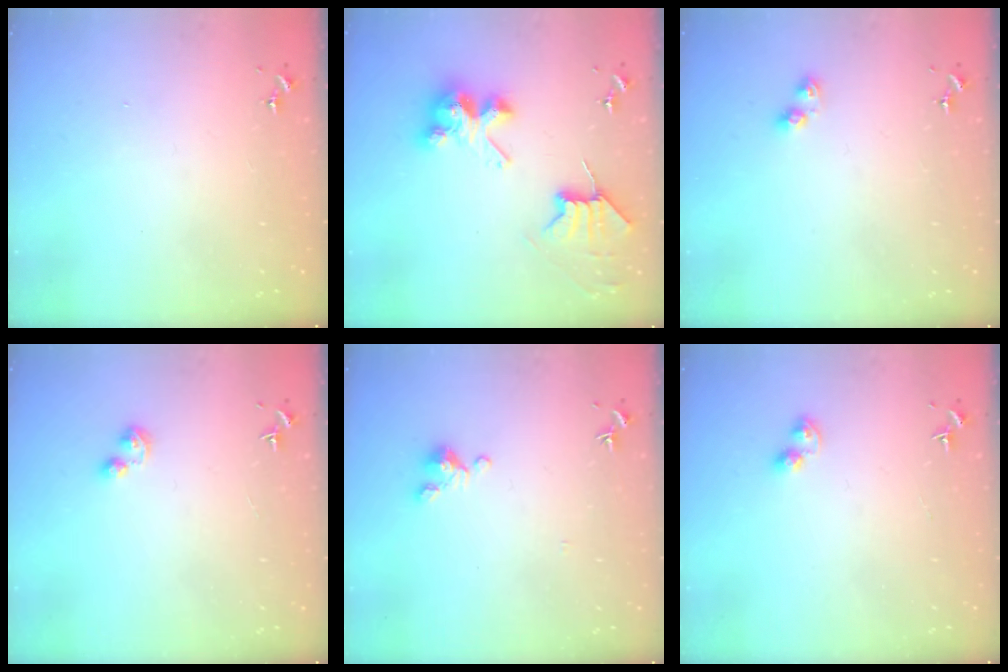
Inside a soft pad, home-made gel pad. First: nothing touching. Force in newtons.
{"total": 9.2, "press": 9.0, "slide": 1.5}
{"total": 5.1, "press": 5.1, "slide": 0.2}
{"total": 4.1, "press": 4.1, "slide": 0.5}
{"total": 2.9, "press": 2.9, "slide": 0.4}
{"total": 3.5, "press": 3.5, "slide": 0.4}